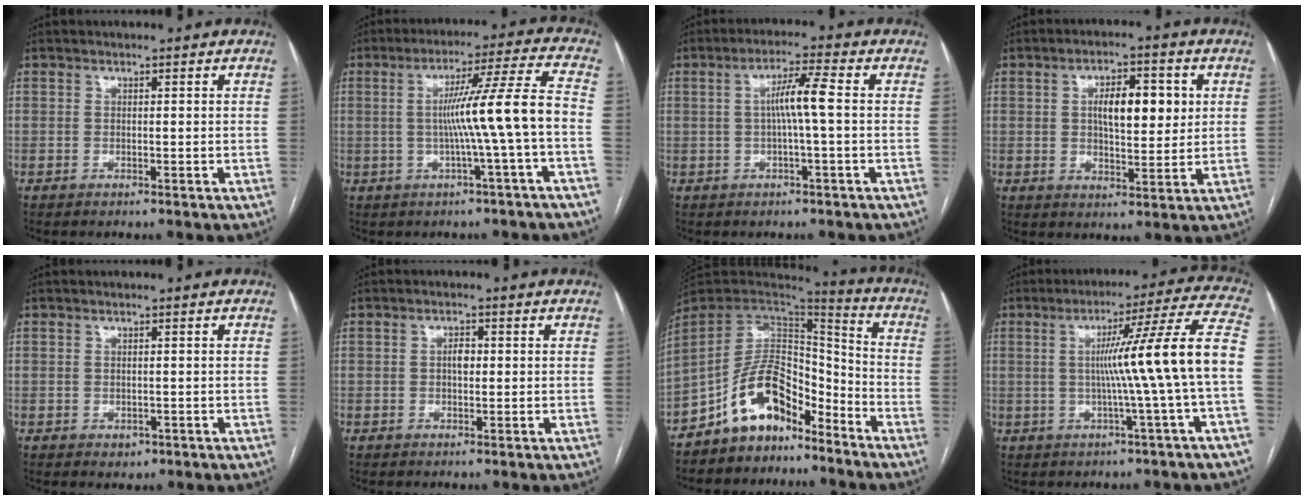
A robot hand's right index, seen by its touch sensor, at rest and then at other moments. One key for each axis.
{"total": 10.6, "fx": -1.6, "fy": -1.8, "fz": 10.3, "tx": -0.168, "ty": 0.018, "tz": -0.020}
{"total": 5.4, "fx": 0.1, "fy": -0.3, "fz": 5.4, "tx": -0.097, "ty": 0.013, "tz": 0.004}
{"total": 8.6, "fx": 1.9, "fy": 3.1, "fz": 7.8, "tx": -0.127, "ty": 0.012, "tz": 0.031}
{"total": 1.4, "fx": -0.5, "fy": 1.1, "fz": 0.7, "tx": -0.008, "ty": 0.001, "tz": 0.000}
{"total": 1.9, "fx": 0.1, "fy": 1.0, "fz": 1.6, "tx": -0.026, "ty": 0.004, "tz": 0.000}
{"total": 11.8, "fx": -8.2, "fy": 5.8, "fz": 6.2, "tx": -0.114, "ty": 0.036, "tz": -0.153}
{"total": 13.9, "fx": -1.1, "fy": -2.6, "fz": 13.7, "tx": -0.183, "ty": 0.014, "tz": -0.015}